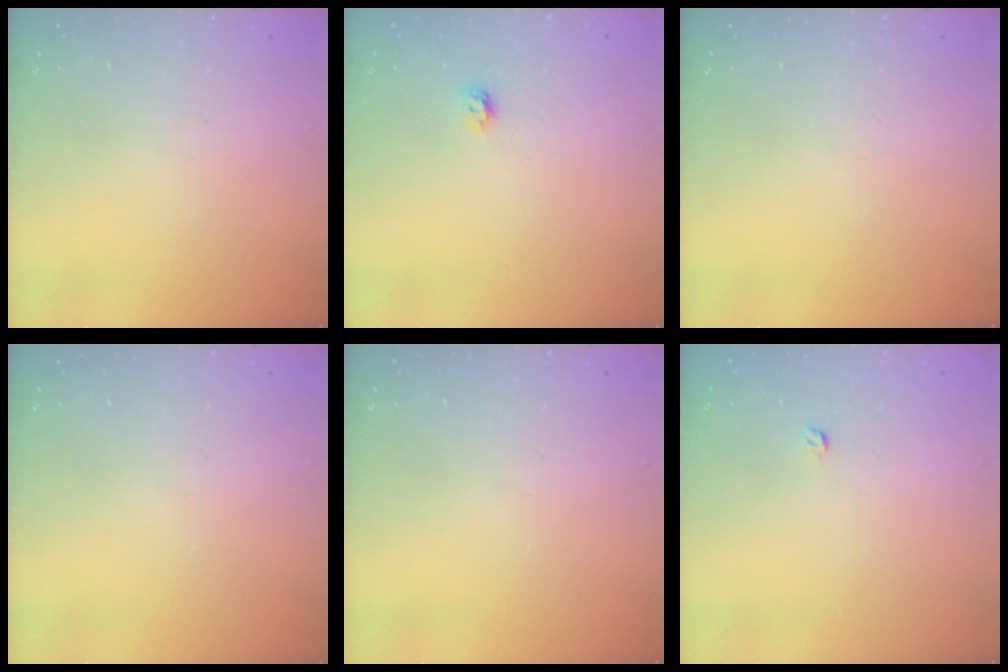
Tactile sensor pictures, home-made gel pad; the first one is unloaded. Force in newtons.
{"total": 3.9, "press": 3.9, "slide": 0.6}
{"total": 0.0}
{"total": 0.0}
{"total": 0.0}
{"total": 3.0, "press": 2.9, "slide": 0.4}